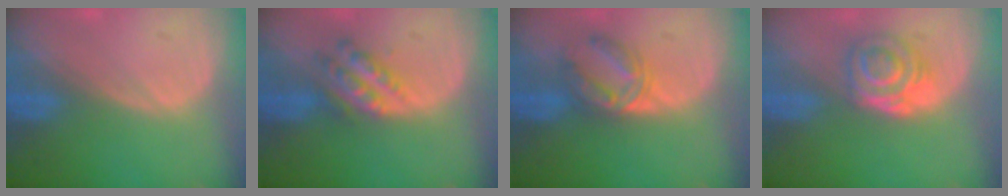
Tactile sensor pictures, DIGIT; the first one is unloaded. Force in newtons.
{"total": 5.7, "press": 5.0, "slide": 2.6}
{"total": 5.5, "press": 5.4, "slide": 1.1}
{"total": 6.3, "press": 5.2, "slide": 3.5}